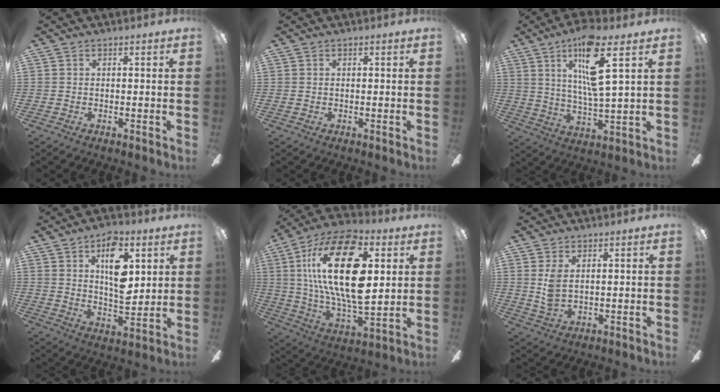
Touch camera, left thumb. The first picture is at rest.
{"total": 0.0}
{"total": 14.4, "force": [7.4, 3.2, 11.9], "torque": [-0.210, -0.021, 0.118]}
{"total": 13.6, "force": [5.1, 7.2, 10.4], "torque": [-0.147, -0.010, 0.086]}
{"total": 28.1, "force": [7.8, 13.2, 23.5], "torque": [-0.467, -0.018, 0.125]}
{"total": 4.6, "force": [1.3, 2.5, 3.6], "torque": [-0.078, -0.002, 0.017]}